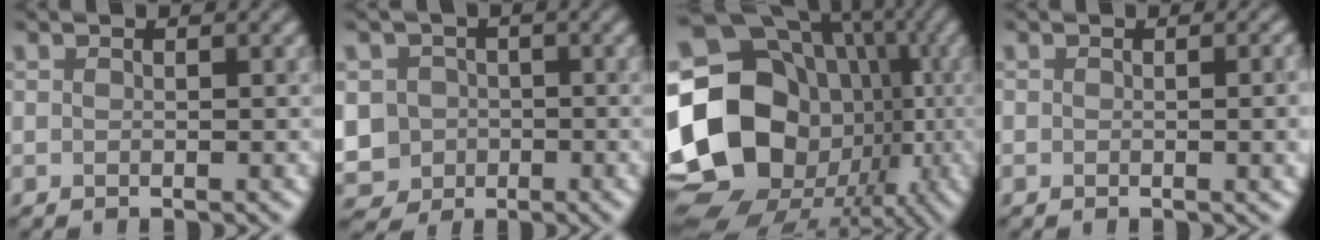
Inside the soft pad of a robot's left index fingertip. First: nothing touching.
{"total": 7.9, "force": [-2.0, 7.2, 2.4], "torque": [-0.056, 0.001, -0.065]}
{"total": 20.9, "force": [-1.8, 17.7, 11.0], "torque": [-0.171, 0.009, -0.060]}
{"total": 3.2, "force": [-0.2, 1.8, 2.6], "torque": [-0.018, -0.003, -0.001]}